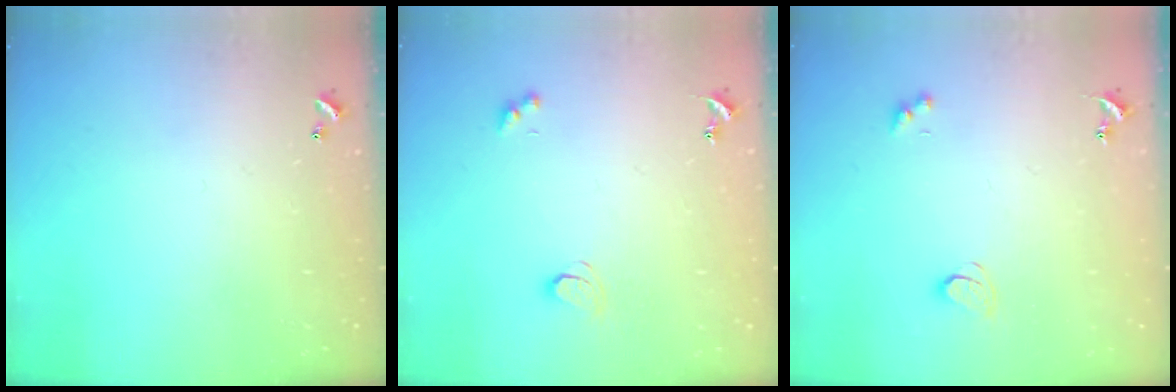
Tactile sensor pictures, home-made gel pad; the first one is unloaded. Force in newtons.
{"total": 1.7, "press": 1.7, "slide": 0.3}
{"total": 2.1, "press": 2.1, "slide": 0.4}